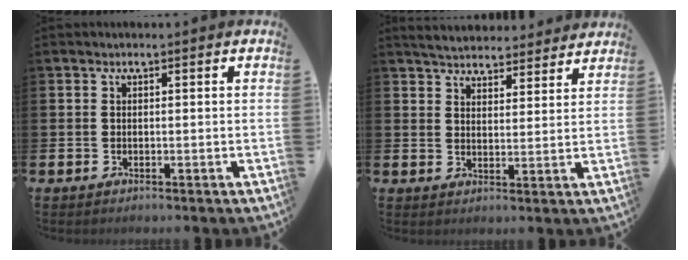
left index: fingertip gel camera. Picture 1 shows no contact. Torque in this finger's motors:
{"motor_torque": [0.99, -1.15, 0.66, 0.07]}